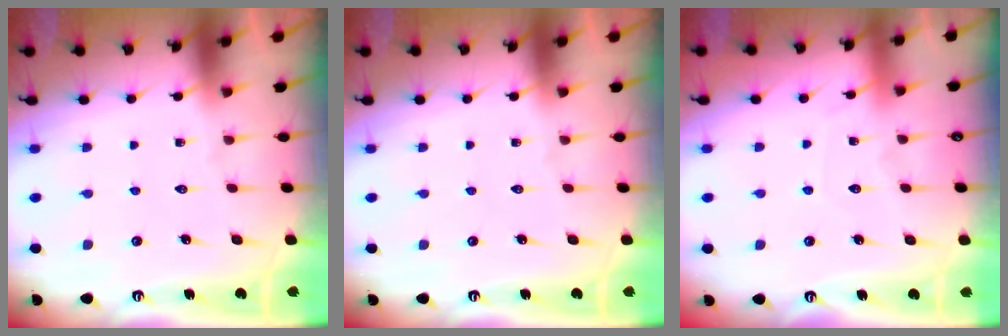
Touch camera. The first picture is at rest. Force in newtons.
{"total": 0.0}
{"total": 4.7, "press": 4.6, "slide": 0.5}